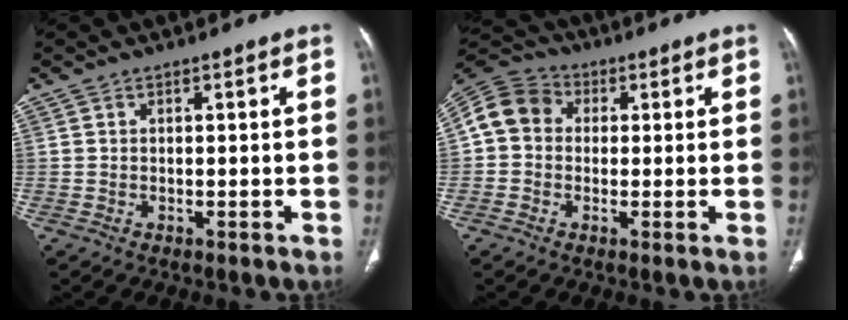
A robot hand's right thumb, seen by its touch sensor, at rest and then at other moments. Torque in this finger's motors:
{"motor_torque": [0.03, 0.03, 0.05, -0.07, 0.04]}